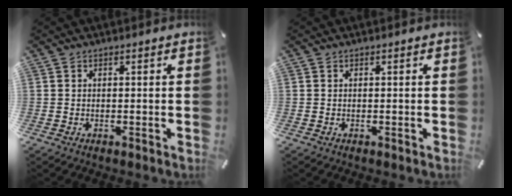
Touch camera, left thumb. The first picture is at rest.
{"total": 0.0}